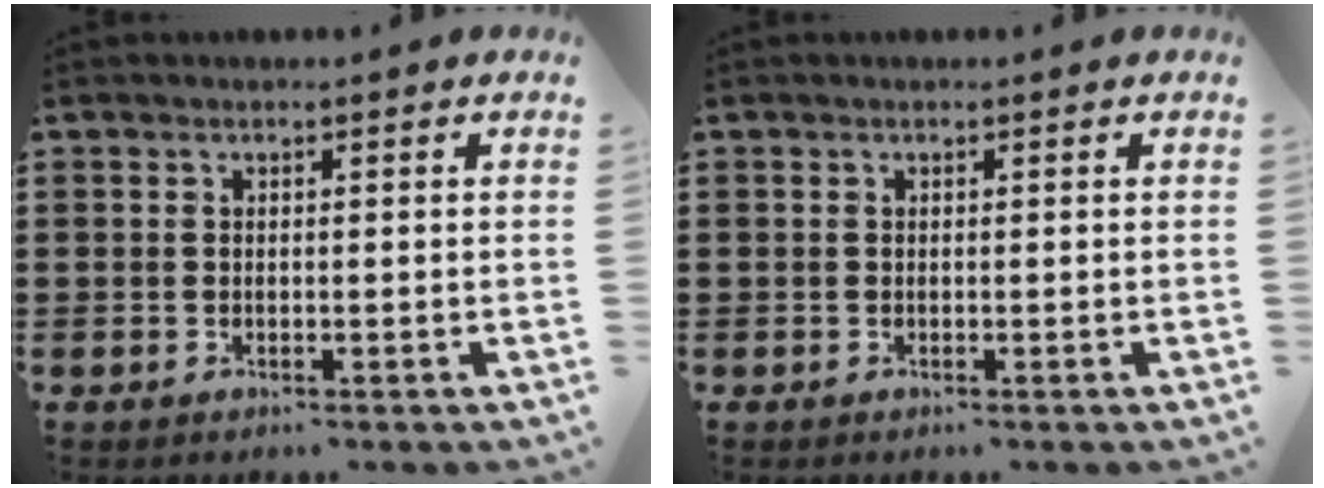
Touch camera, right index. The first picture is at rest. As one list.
[{"total": 0.0}]